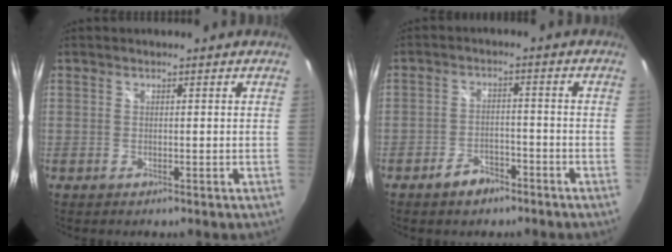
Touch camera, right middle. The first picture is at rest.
{"total": 4.9, "force": [-3.7, 2.5, 2.1], "torque": [-0.050, 0.010, -0.050]}